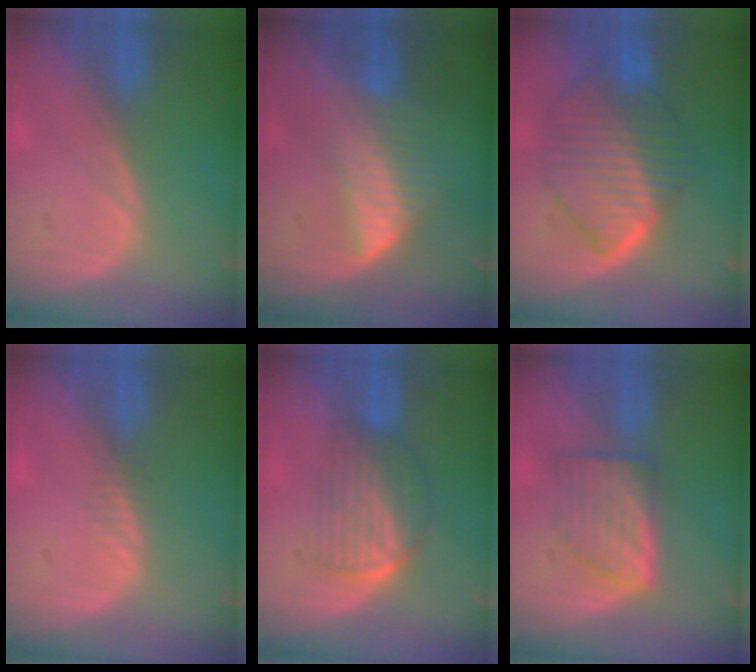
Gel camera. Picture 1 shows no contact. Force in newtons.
{"total": 6.7, "press": 5.9, "slide": 3.2}
{"total": 10.0, "press": 9.9, "slide": 0.8}
{"total": 1.2, "press": 0.9, "slide": 0.8}
{"total": 7.0, "press": 5.8, "slide": 3.8}
{"total": 6.2, "press": 5.9, "slide": 1.9}